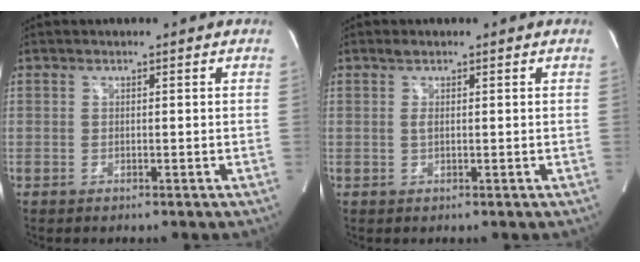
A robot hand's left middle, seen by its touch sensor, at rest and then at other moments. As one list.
[{"total": 1.1, "force": [0.5, 0.2, 1.0], "torque": [-0.027, 0.002, 0.012]}]